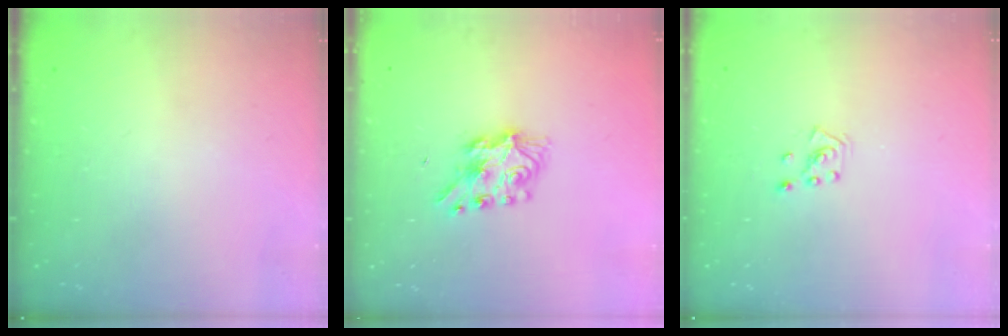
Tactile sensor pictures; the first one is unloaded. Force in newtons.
{"total": 7.2, "press": 7.2, "slide": 0.2}
{"total": 2.8, "press": 2.8, "slide": 0.2}